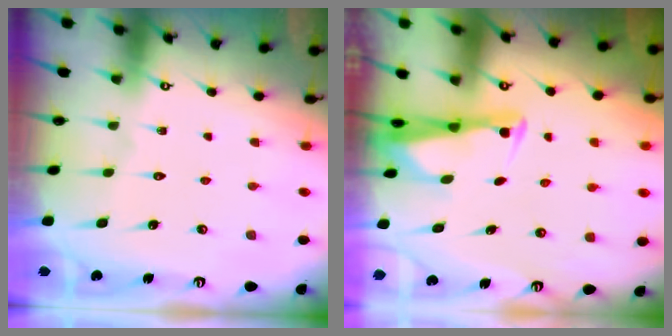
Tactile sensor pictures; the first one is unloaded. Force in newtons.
{"total": 2.6, "press": 2.5, "slide": 0.6}